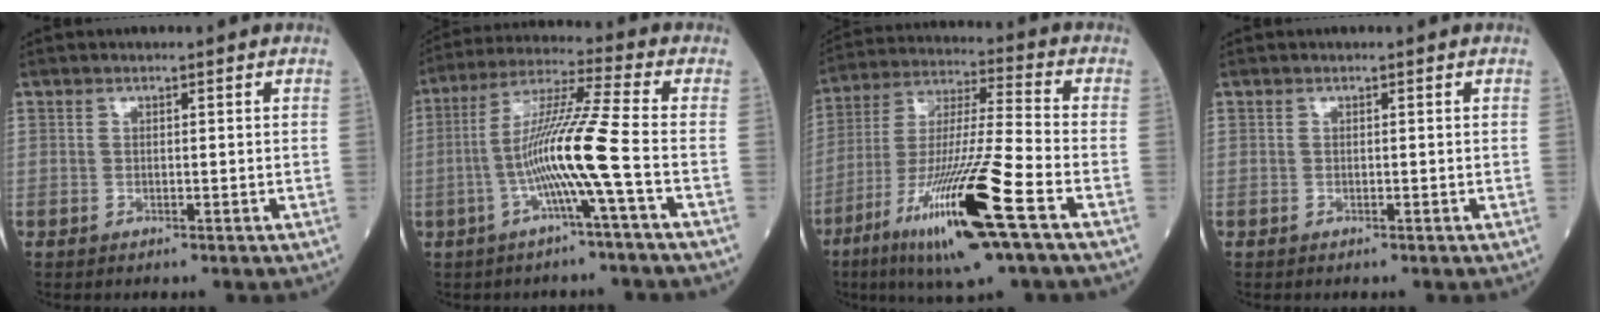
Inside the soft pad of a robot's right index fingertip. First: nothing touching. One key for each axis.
{"total": 11.1, "fx": -2.9, "fy": -1.9, "fz": 10.5, "tx": -0.205, "ty": 0.010, "tz": -0.059}
{"total": 19.2, "fx": -9.1, "fy": 0.5, "fz": 16.9, "tx": -0.337, "ty": -0.036, "tz": -0.169}
{"total": 0.0}